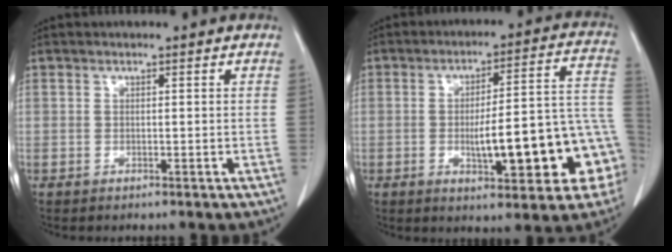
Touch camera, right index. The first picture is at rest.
{"total": 17.2, "force": [-4.4, 3.7, 16.2], "torque": [-0.165, 0.041, -0.048]}